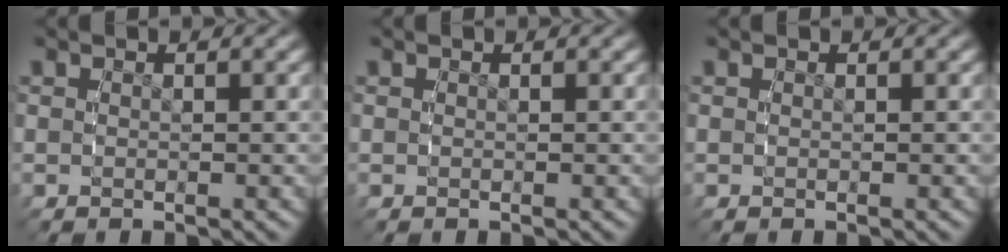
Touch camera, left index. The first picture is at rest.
{"total": 0.0}
{"total": 0.0}